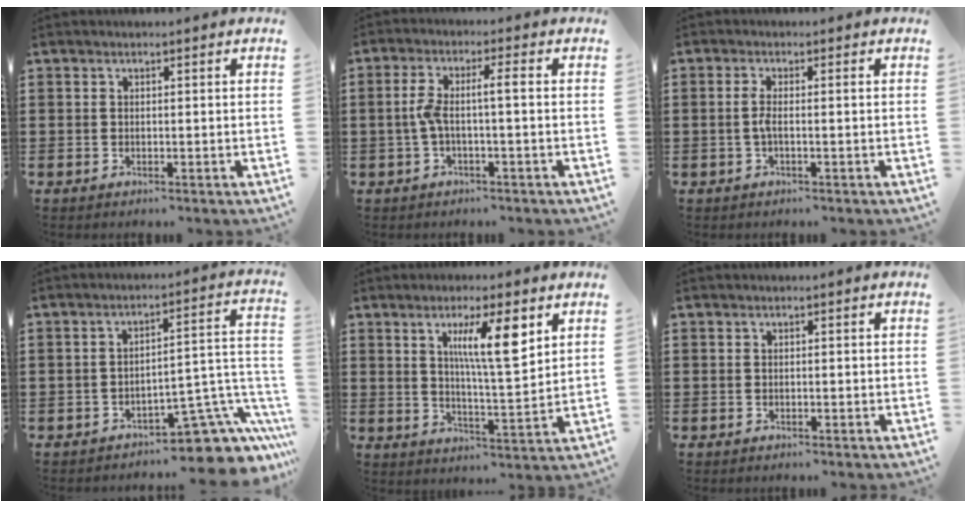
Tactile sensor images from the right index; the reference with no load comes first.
{"total": 4.5, "force": [-0.8, 0.4, 4.4], "torque": [-0.095, -0.003, -0.025]}
{"total": 2.4, "force": [-0.4, 0.2, 2.3], "torque": [-0.058, -0.006, -0.014]}
{"total": 8.7, "force": [-5.9, 2.8, 5.8], "torque": [-0.069, 0.004, -0.107]}
{"total": 9.4, "force": [4.2, 1.8, 8.2], "torque": [-0.146, -0.002, 0.064]}
{"total": 0.0}